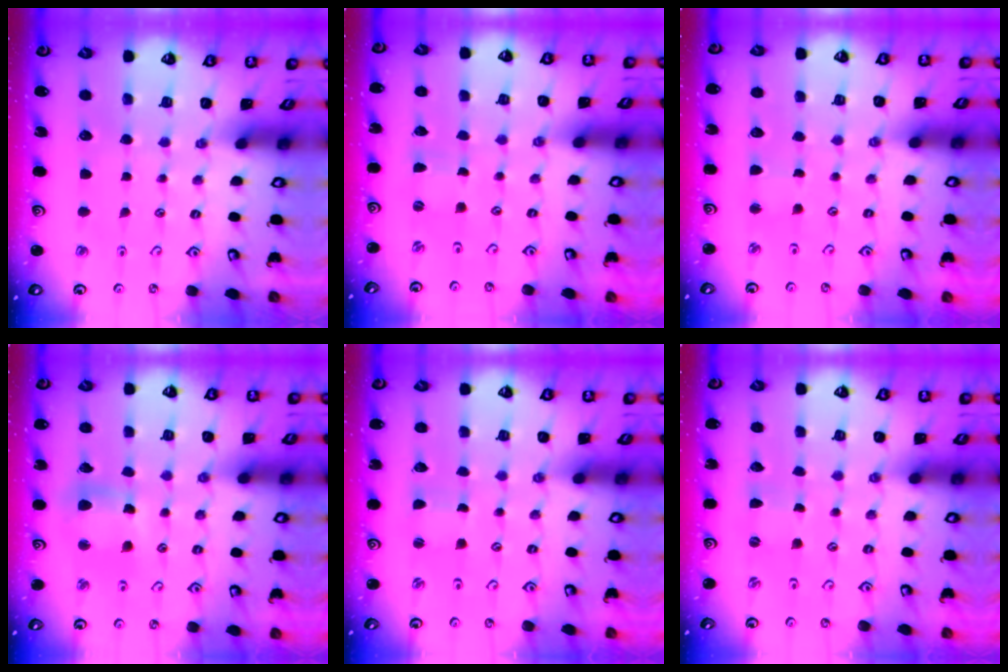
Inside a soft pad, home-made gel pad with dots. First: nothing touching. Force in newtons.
{"total": 0.0}
{"total": 1.8, "press": 1.8, "slide": 0.2}
{"total": 8.8, "press": 8.7, "slide": 1.1}
{"total": 1.1, "press": 1.1, "slide": 0.0}
{"total": 0.0}